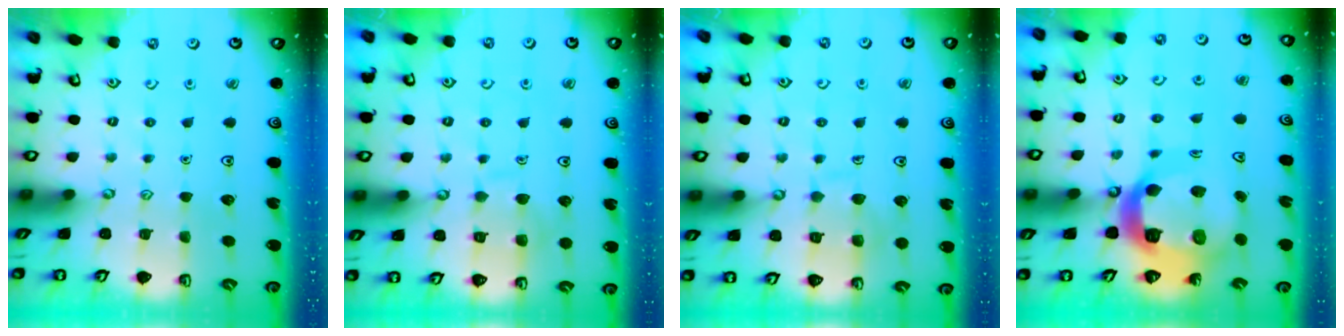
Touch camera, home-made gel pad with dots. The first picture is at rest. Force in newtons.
{"total": 7.7, "press": 7.6, "slide": 0.7}
{"total": 8.9, "press": 8.9, "slide": 0.9}
{"total": 16.4, "press": 16.3, "slide": 1.8}